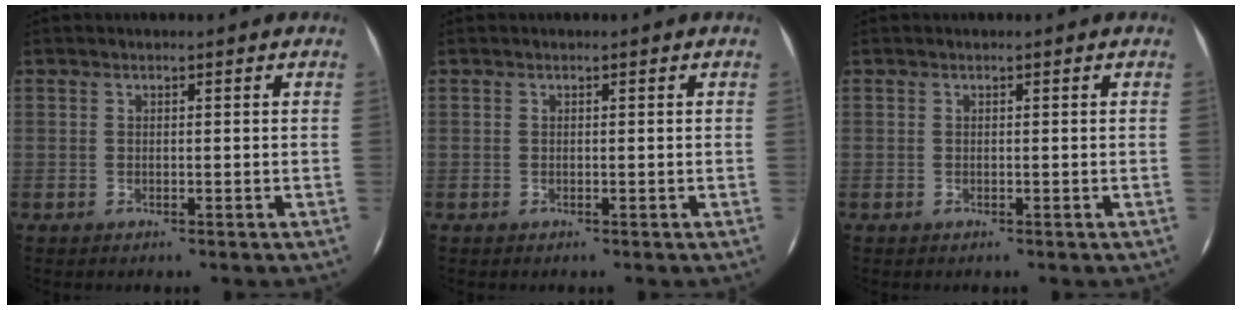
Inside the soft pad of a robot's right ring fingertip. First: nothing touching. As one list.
[{"total": 0.0}, {"total": 0.0}]